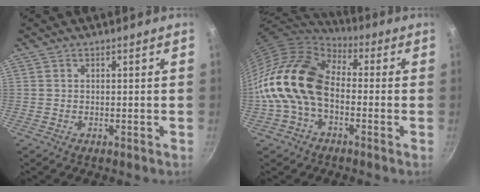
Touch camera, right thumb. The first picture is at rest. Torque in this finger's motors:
{"motor_torque": [2.36, 2.64, 2.10, -0.67, 0.69]}